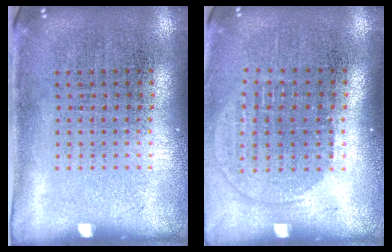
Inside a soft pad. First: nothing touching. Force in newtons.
{"total": 1.4, "press": 1.1, "slide": 0.7}